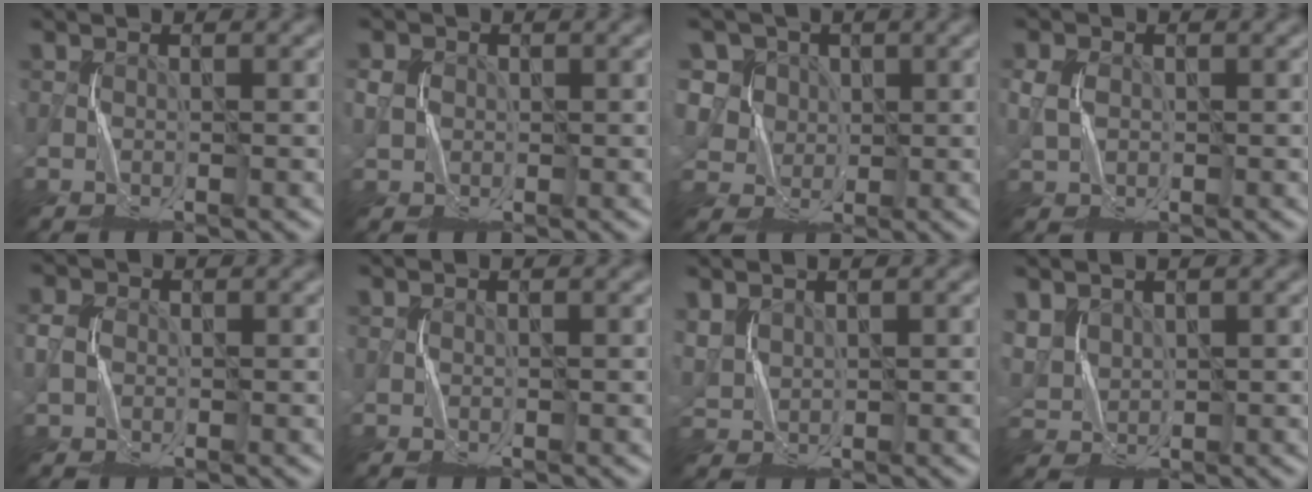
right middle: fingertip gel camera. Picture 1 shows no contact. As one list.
[{"total": 1.5, "force": [0.1, 1.4, 0.5], "torque": [-0.019, -0.002, 0.000]}, {"total": 7.5, "force": [3.5, 6.1, 2.6], "torque": [-0.064, 0.009, 0.047]}, {"total": 2.0, "force": [0.1, 1.6, 1.2], "torque": [-0.037, 0.000, 0.001]}, {"total": 1.9, "force": [-0.2, 1.6, 1.0], "torque": [-0.031, 0.001, -0.007]}, {"total": 0.0}, {"total": 2.1, "force": [1.3, 1.3, 1.0], "torque": [-0.038, -0.002, 0.031]}, {"total": 3.1, "force": [1.8, 2.1, 1.4], "torque": [-0.048, -0.001, 0.041]}]